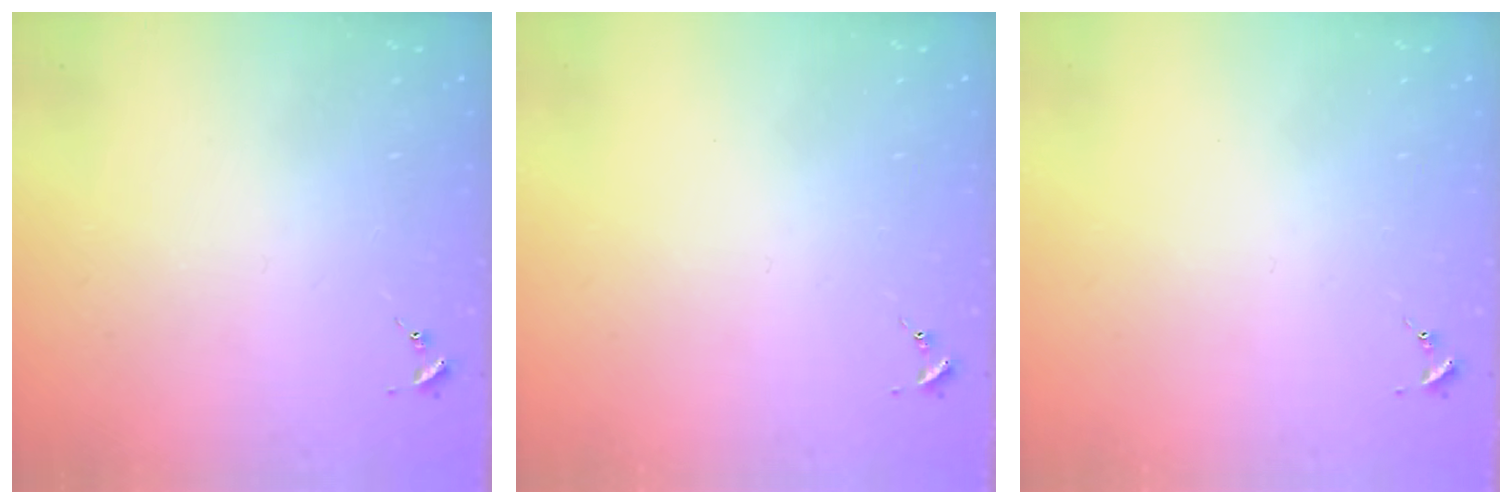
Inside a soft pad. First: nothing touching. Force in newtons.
{"total": 0.0}
{"total": 0.0}